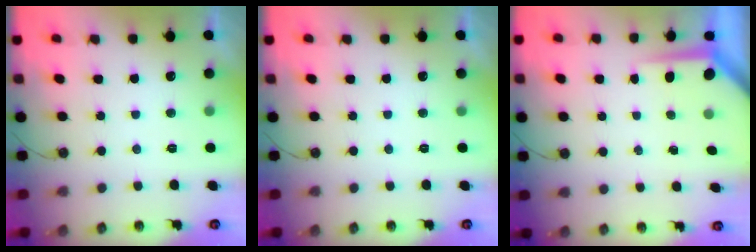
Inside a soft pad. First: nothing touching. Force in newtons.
{"total": 0.0}
{"total": 4.0, "press": 3.9, "slide": 0.3}